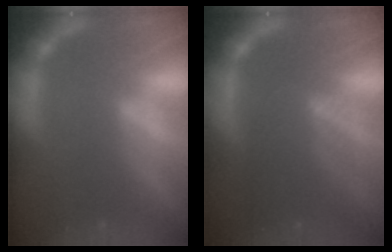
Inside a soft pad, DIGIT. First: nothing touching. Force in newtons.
{"total": 6.6}